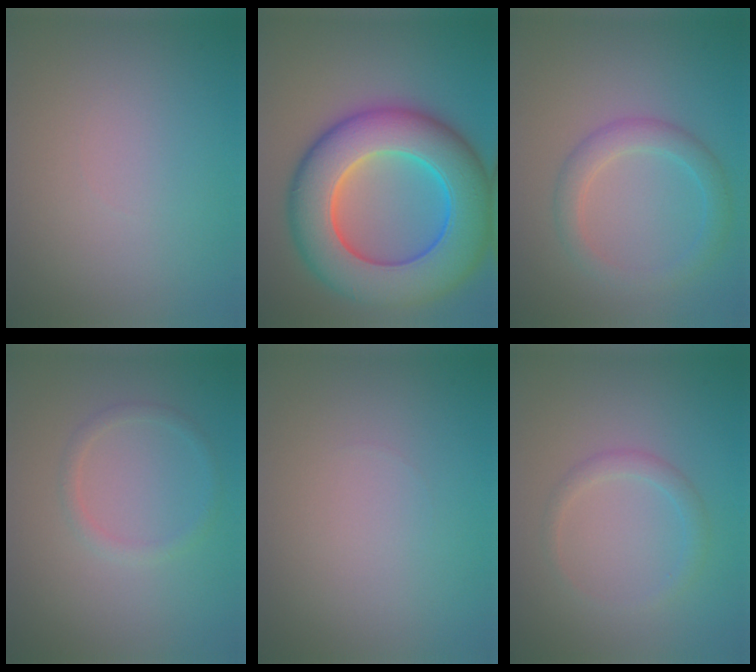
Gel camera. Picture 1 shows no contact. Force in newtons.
{"total": 13.4, "press": 13.4, "slide": 0.3}
{"total": 2.8, "press": 2.8, "slide": 0.2}
{"total": 1.3, "press": 1.2, "slide": 0.0}
{"total": 0.0}
{"total": 1.5, "press": 1.5, "slide": 0.0}